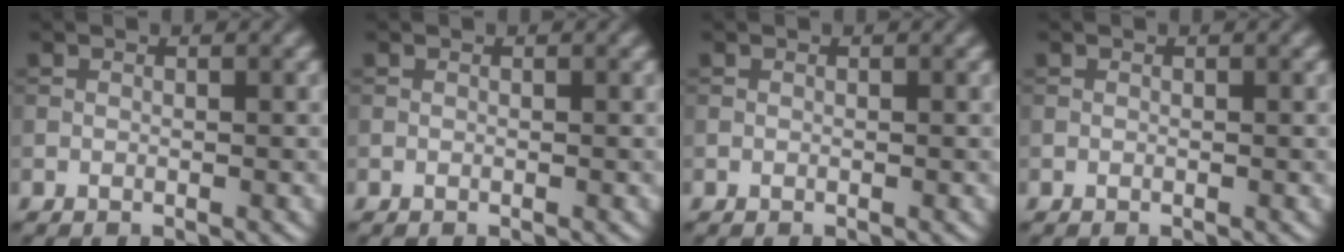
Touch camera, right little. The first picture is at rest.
{"total": 0.0}
{"total": 0.0}
{"total": 0.0}